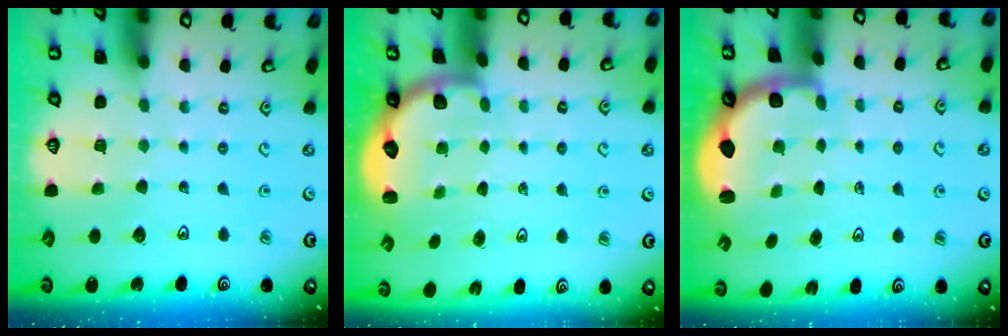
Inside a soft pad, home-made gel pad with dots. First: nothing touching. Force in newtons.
{"total": 2.5, "press": 2.2, "slide": 1.3}
{"total": 2.1, "press": 1.9, "slide": 1.0}